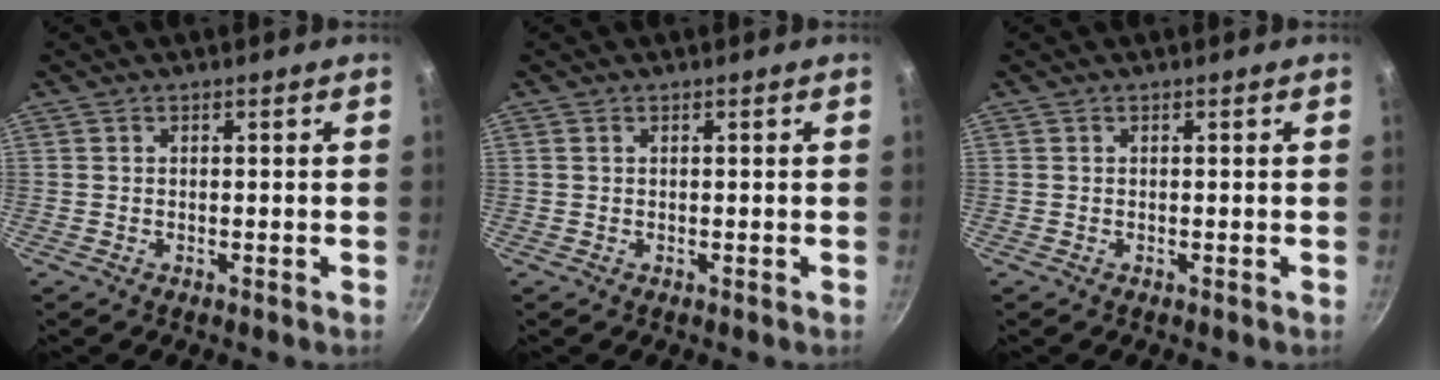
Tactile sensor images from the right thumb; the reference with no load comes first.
{"total": 0.0}
{"total": 0.0}